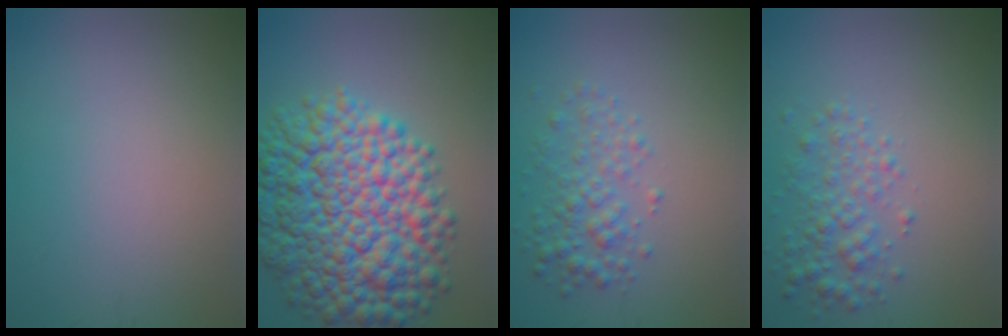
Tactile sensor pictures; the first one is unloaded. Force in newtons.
{"total": 13.4, "press": 13.4, "slide": 0.2}
{"total": 3.0, "press": 3.0, "slide": 0.1}
{"total": 2.8, "press": 2.8, "slide": 0.1}